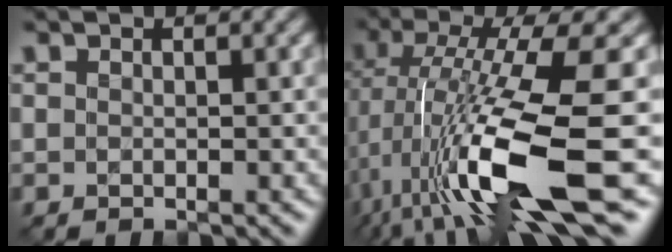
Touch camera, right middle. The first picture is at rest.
{"total": 12.7, "force": [-3.7, 2.9, 11.9], "torque": [-0.217, -0.012, -0.056]}